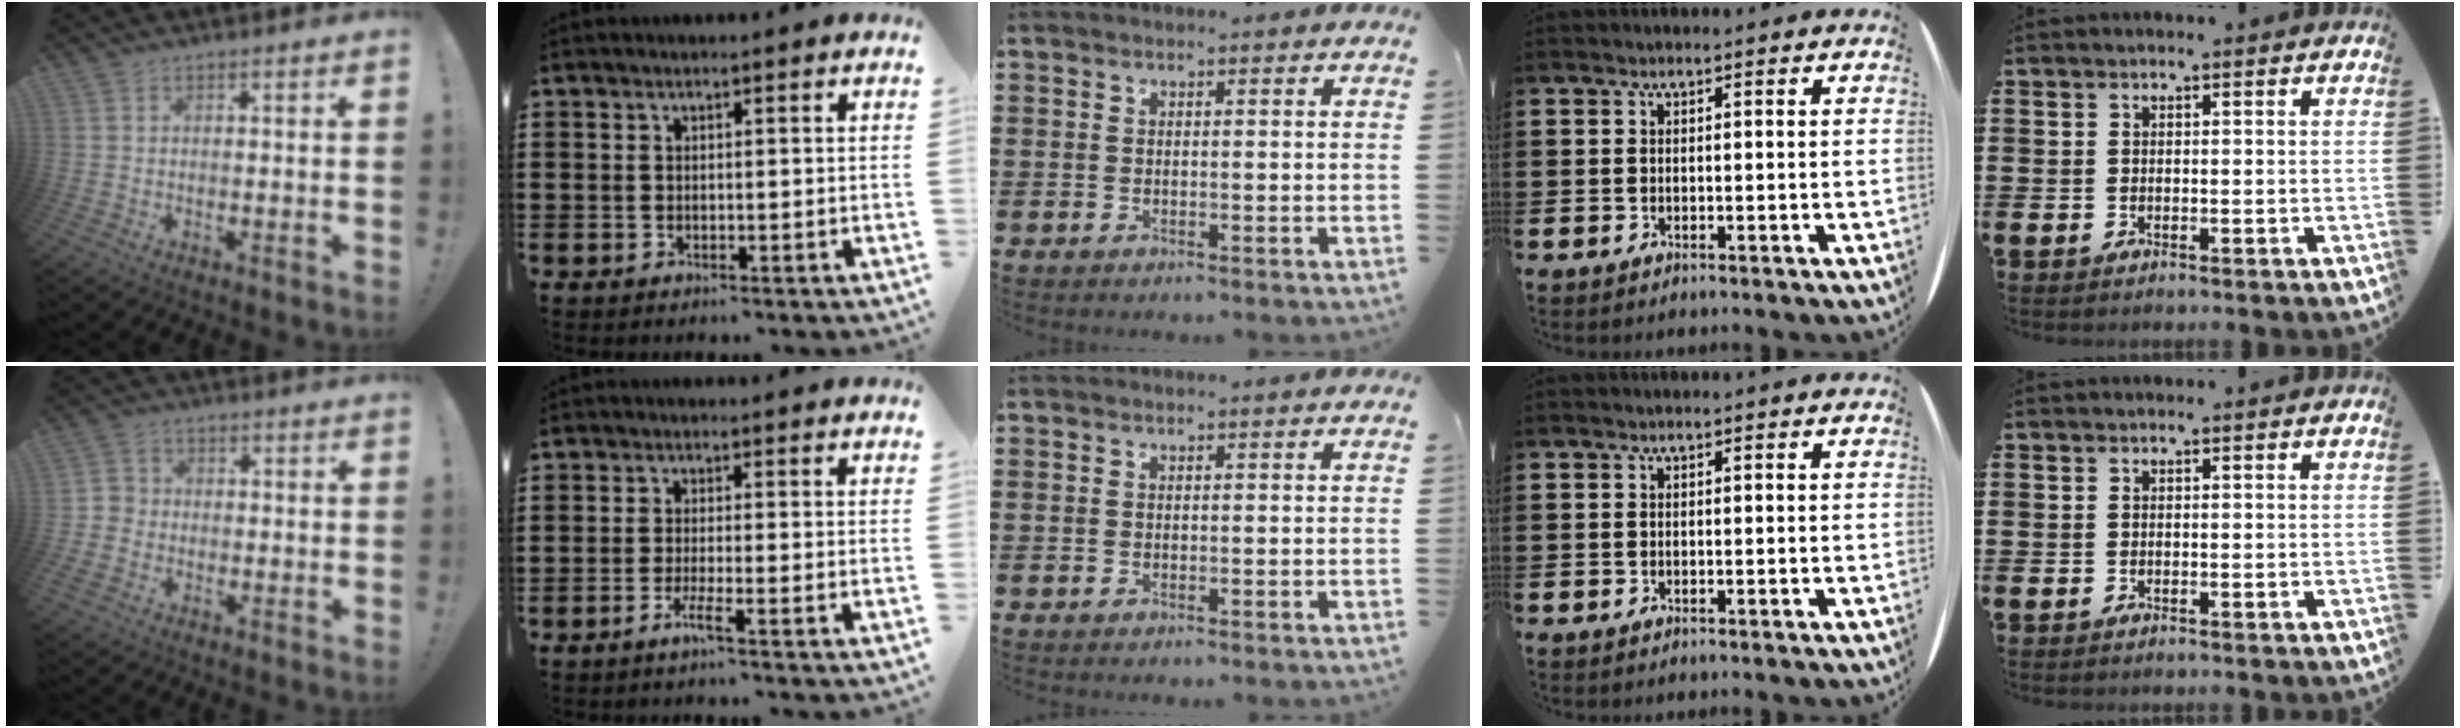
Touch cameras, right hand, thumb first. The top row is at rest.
{"thumb": {"total": 4.1, "force": [-1.9, 3.4, 1.3], "torque": [-0.028, 0.006, -0.038]}, "index": {"total": 2.9, "force": [-1.8, -0.2, 2.2], "torque": [-0.045, -0.007, -0.035]}}